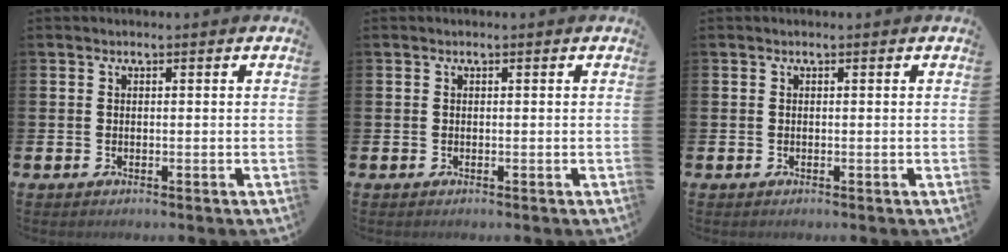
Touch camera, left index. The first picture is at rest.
{"total": 0.0}
{"total": 0.0}